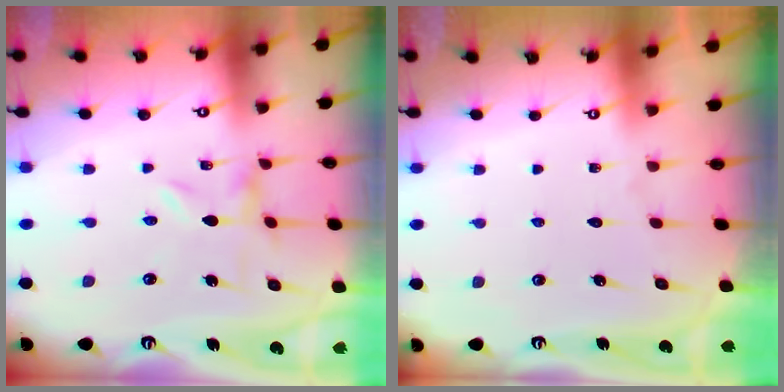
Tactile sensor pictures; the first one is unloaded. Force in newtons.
{"total": 1.6, "press": 1.6, "slide": 0.2}